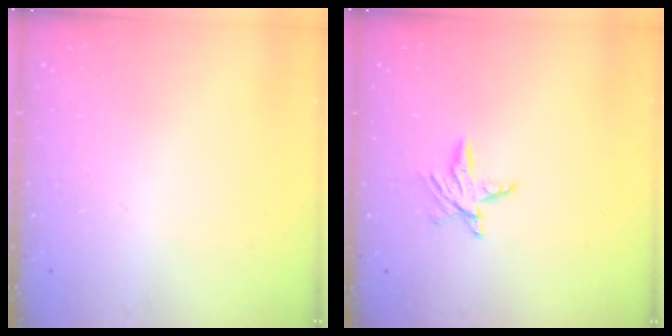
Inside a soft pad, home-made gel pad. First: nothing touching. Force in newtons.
{"total": 5.9, "press": 5.9, "slide": 0.4}